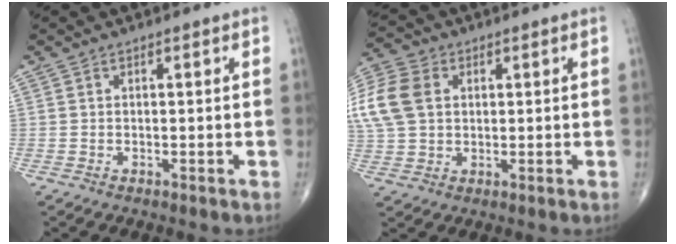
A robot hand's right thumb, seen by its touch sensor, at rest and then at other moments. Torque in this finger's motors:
{"motor_torque": [0.03, 0.09, 0.08, -0.07, 0.14]}